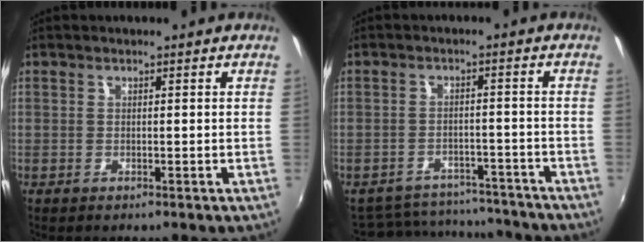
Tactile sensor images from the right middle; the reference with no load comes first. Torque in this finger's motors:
{"motor_torque": [-0.65, -0.68, -0.35, -0.07]}